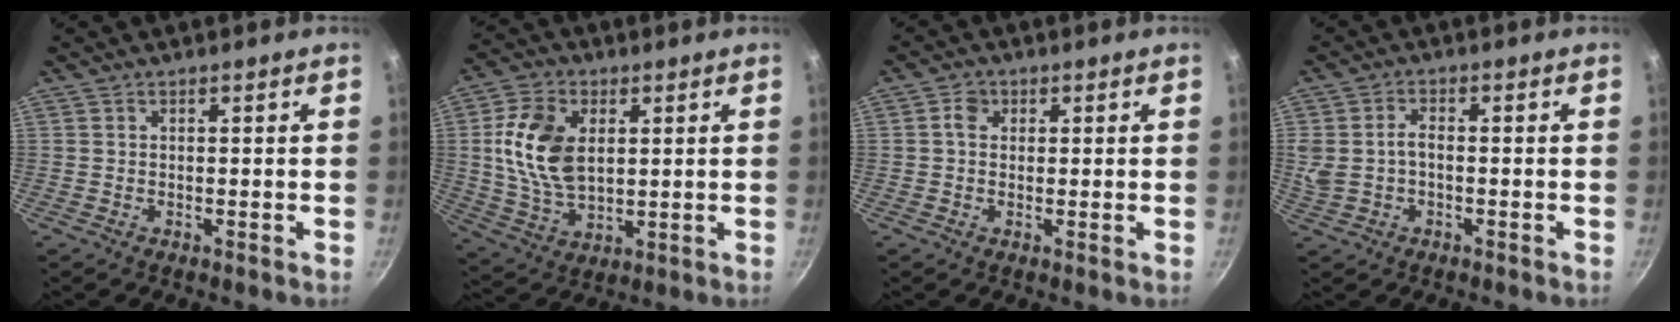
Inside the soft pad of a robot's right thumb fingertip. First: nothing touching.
{"total": 13.9, "force": [2.5, 8.8, 10.4], "torque": [-0.186, -0.009, 0.053]}
{"total": 2.8, "force": [0.6, 2.3, 1.4], "torque": [-0.008, 0.003, 0.006]}
{"total": 5.7, "force": [-0.2, 3.7, 4.3], "torque": [-0.086, 0.010, -0.003]}